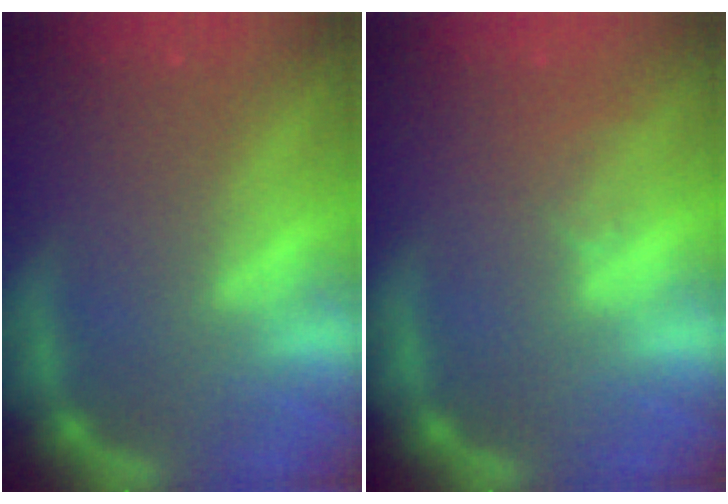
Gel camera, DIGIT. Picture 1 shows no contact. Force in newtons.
{"total": 1.5}